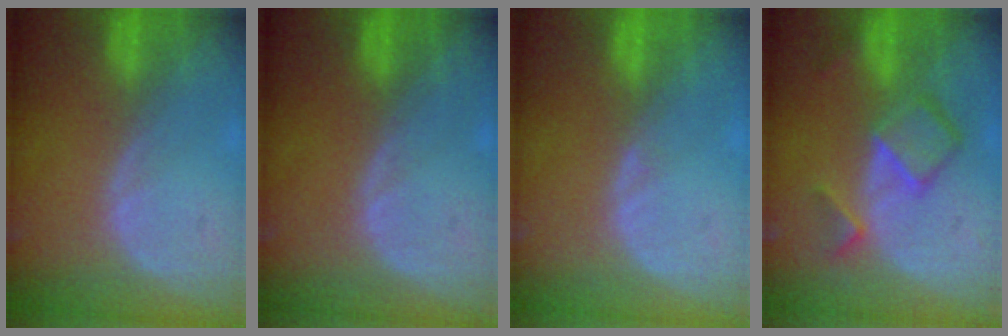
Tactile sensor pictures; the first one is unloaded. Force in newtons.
{"total": 0.0}
{"total": 0.6, "press": 0.4, "slide": 0.5}
{"total": 7.0, "press": 6.0, "slide": 3.5}